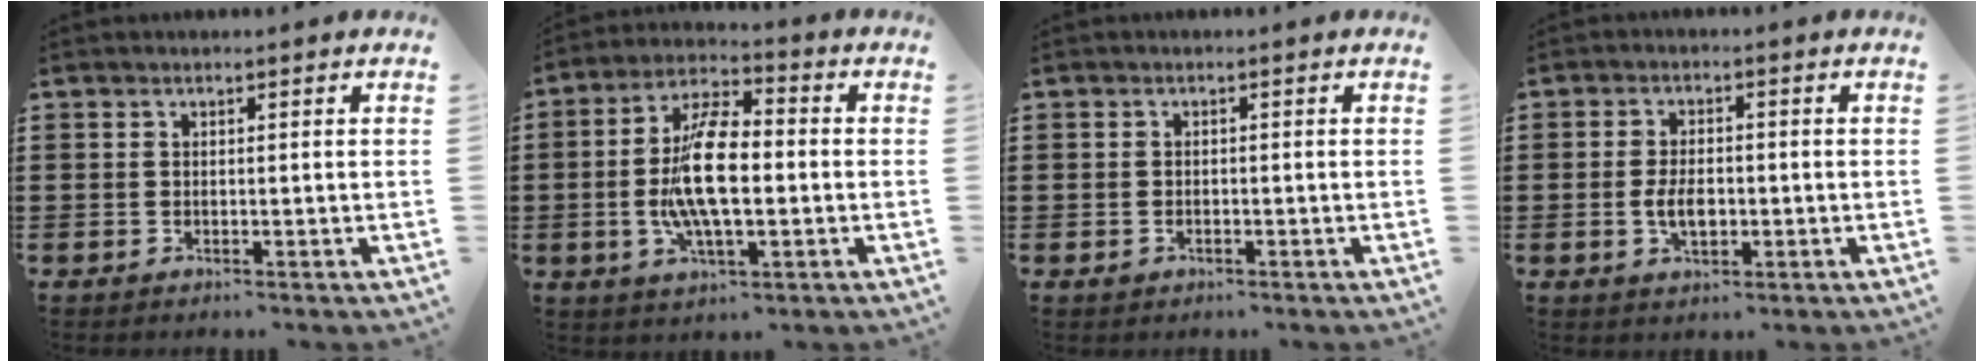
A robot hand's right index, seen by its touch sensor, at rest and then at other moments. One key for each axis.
{"total": 12.1, "fx": -1.1, "fy": 4.8, "fz": 11.0, "tx": -0.230, "ty": -0.002, "tz": -0.022}
{"total": 0.8, "fx": -0.5, "fy": 0.5, "fz": 0.4, "tx": -0.009, "ty": 0.000, "tz": -0.012}
{"total": 4.4, "fx": -0.7, "fy": 2.3, "fz": 3.7, "tx": -0.082, "ty": -0.003, "tz": -0.015}